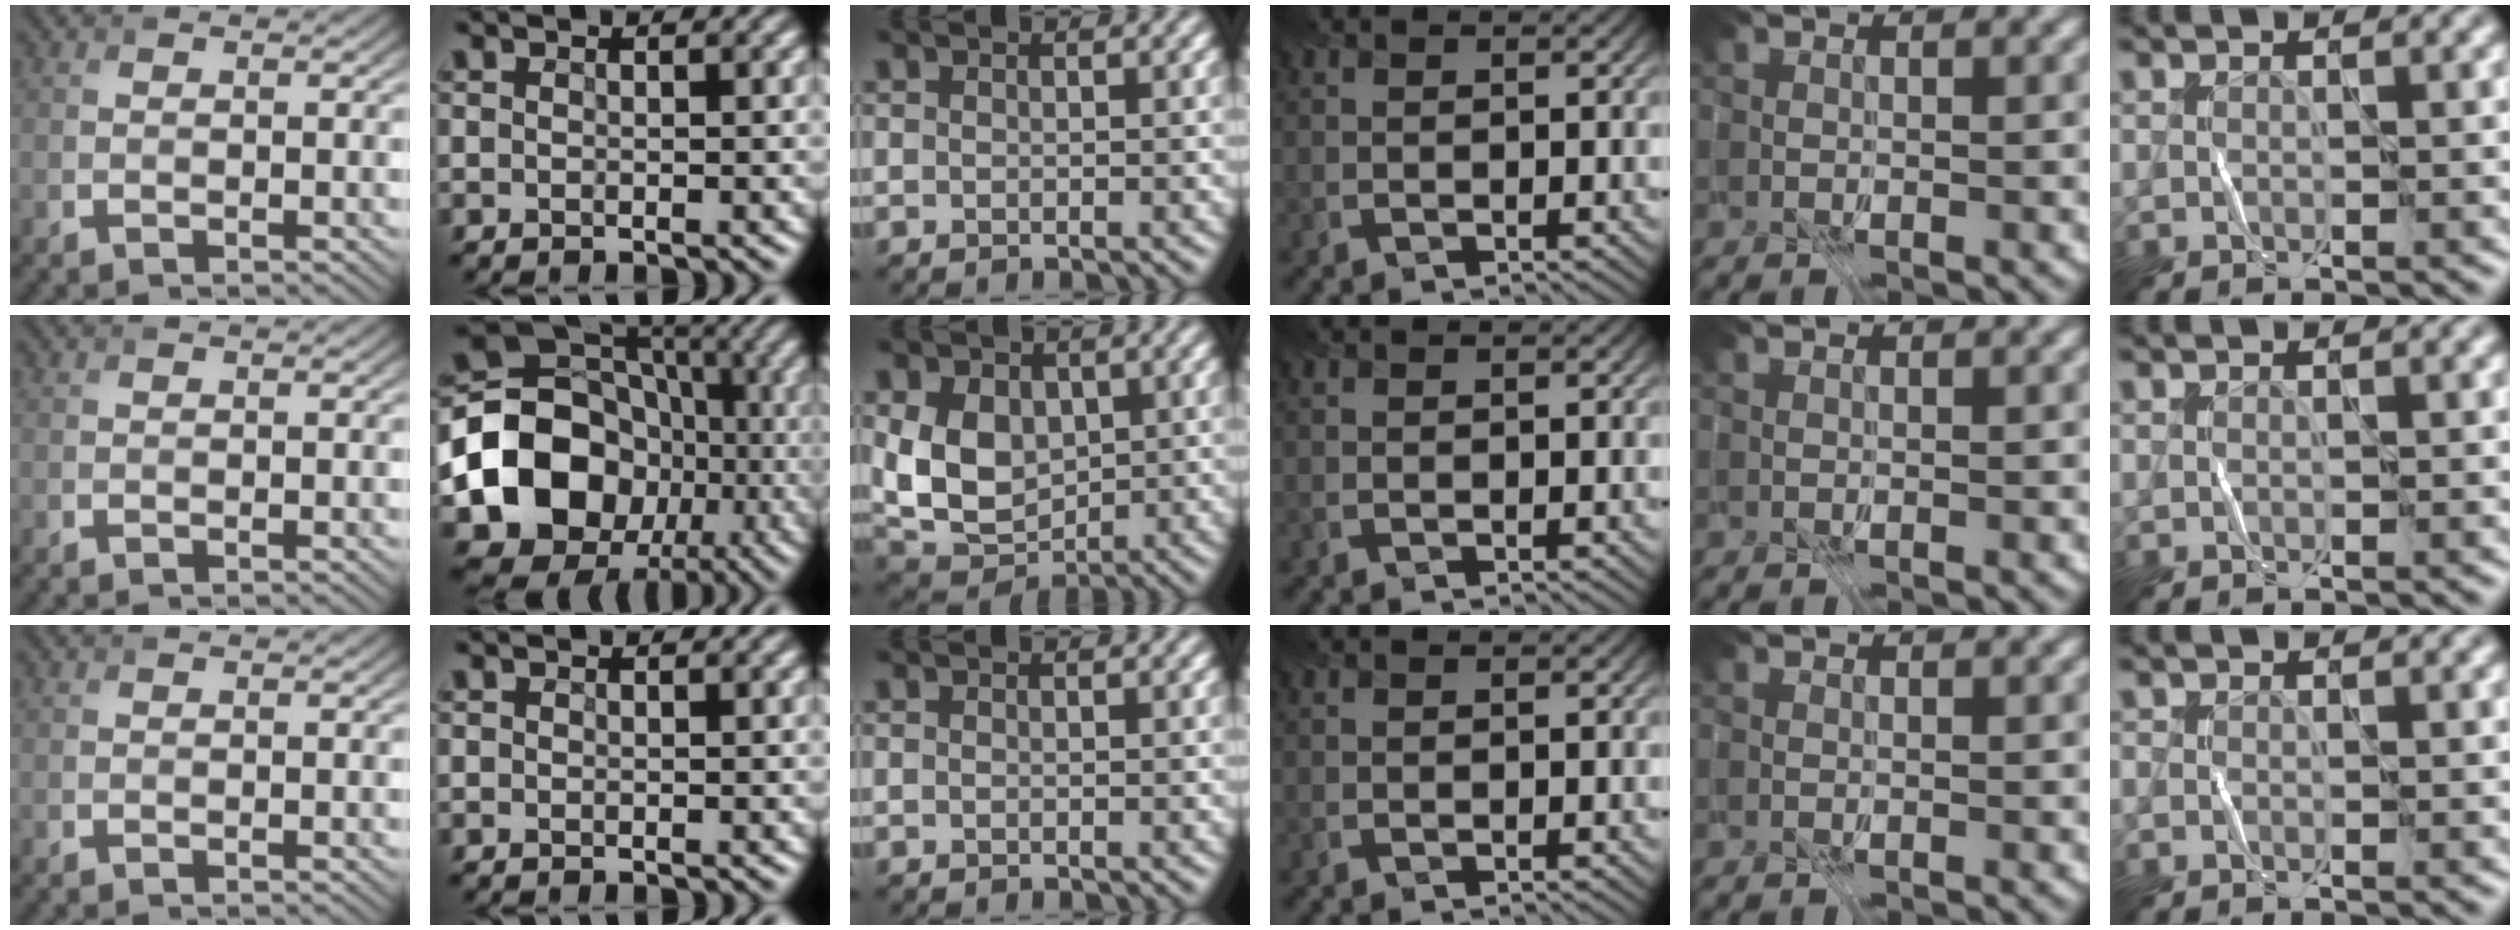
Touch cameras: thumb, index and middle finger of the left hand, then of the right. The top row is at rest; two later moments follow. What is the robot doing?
{"motion": "fold", "object": "file"}